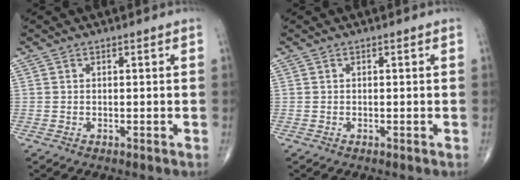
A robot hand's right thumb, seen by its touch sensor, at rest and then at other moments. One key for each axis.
{"total": 0.0}